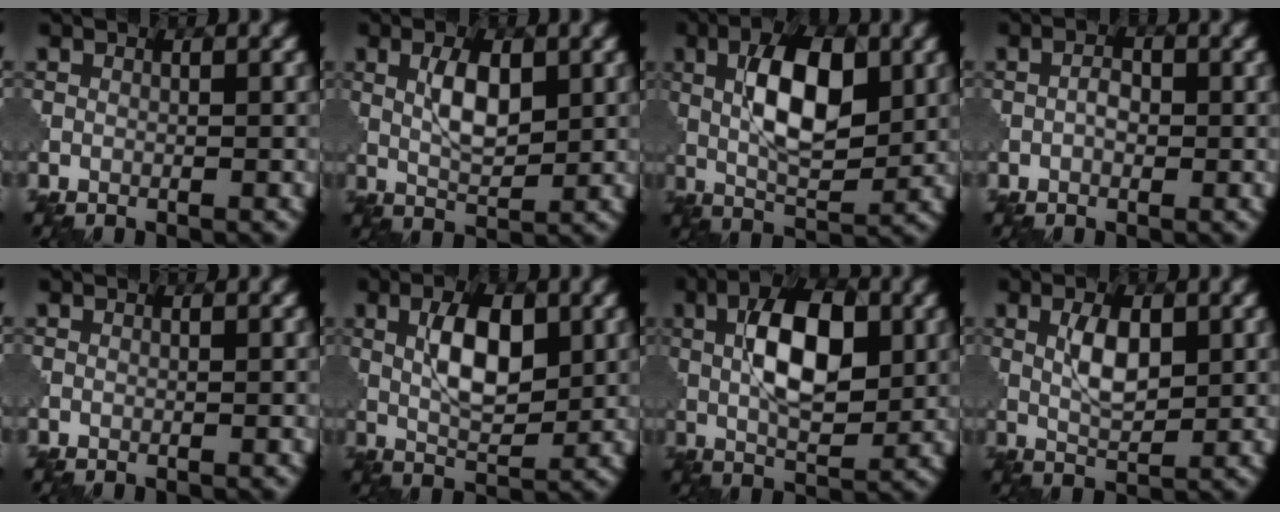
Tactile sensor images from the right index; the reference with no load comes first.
{"total": 3.6, "force": [1.4, 1.4, 3.0], "torque": [-0.061, 0.000, 0.031]}
{"total": 8.0, "force": [1.9, 3.4, 7.0], "torque": [-0.121, 0.005, 0.035]}
{"total": 1.1, "force": [0.0, 0.7, 0.9], "torque": [-0.016, 0.002, 0.000]}
{"total": 0.0}
{"total": 5.5, "force": [1.6, 2.4, 4.7], "torque": [-0.087, 0.002, 0.033]}
{"total": 8.7, "force": [1.9, 4.0, 7.5], "torque": [-0.127, 0.009, 0.031]}
{"total": 3.5, "force": [1.3, 1.5, 2.8], "torque": [-0.060, 0.001, 0.028]}